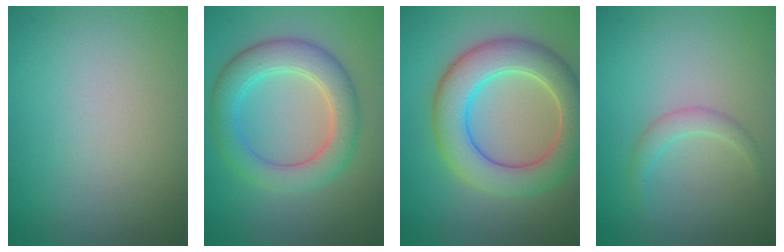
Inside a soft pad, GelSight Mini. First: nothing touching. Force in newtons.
{"total": 5.1, "press": 5.1, "slide": 0.1}
{"total": 7.3, "press": 7.3, "slide": 0.7}
{"total": 1.5, "press": 1.5, "slide": 0.1}